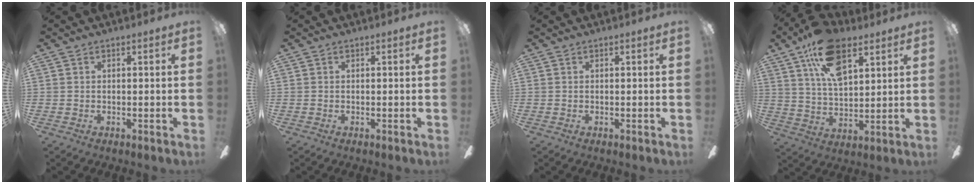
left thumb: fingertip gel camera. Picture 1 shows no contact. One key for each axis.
{"total": 0.0}
{"total": 0.0}
{"total": 16.2, "fx": 9.0, "fy": 8.4, "fz": 10.5, "tx": -0.183, "ty": -0.016, "tz": 0.161}